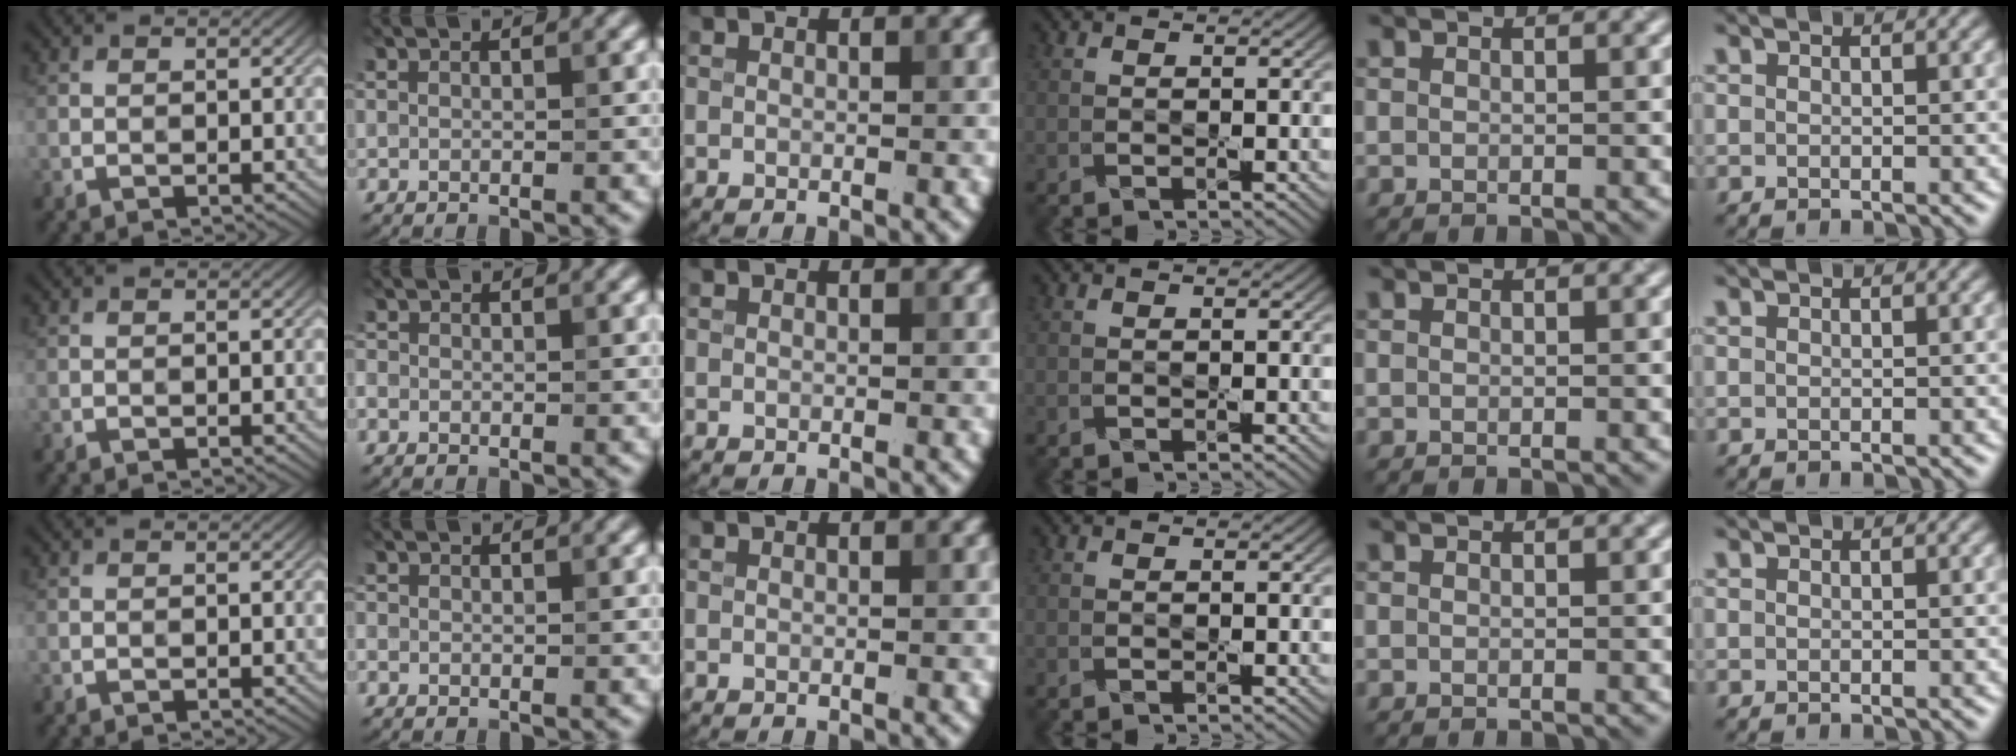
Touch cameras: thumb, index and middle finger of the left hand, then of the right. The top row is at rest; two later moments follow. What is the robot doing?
{"motion": "press", "object": "calculator"}